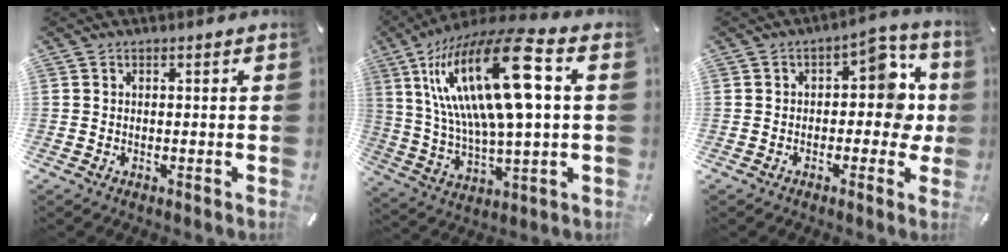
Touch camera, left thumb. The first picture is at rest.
{"total": 25.5, "force": [7.5, 8.5, 22.8], "torque": [-0.463, -0.024, 0.116]}
{"total": 10.8, "force": [1.4, 6.3, 8.6], "torque": [-0.096, -0.007, 0.018]}